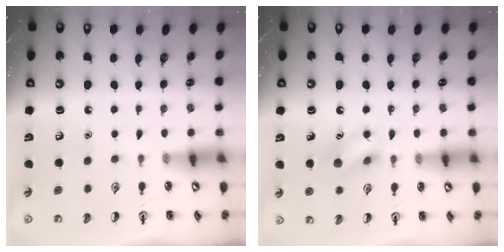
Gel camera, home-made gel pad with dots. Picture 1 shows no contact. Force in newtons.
{"total": 10.0, "press": 10.0, "slide": 0.8}